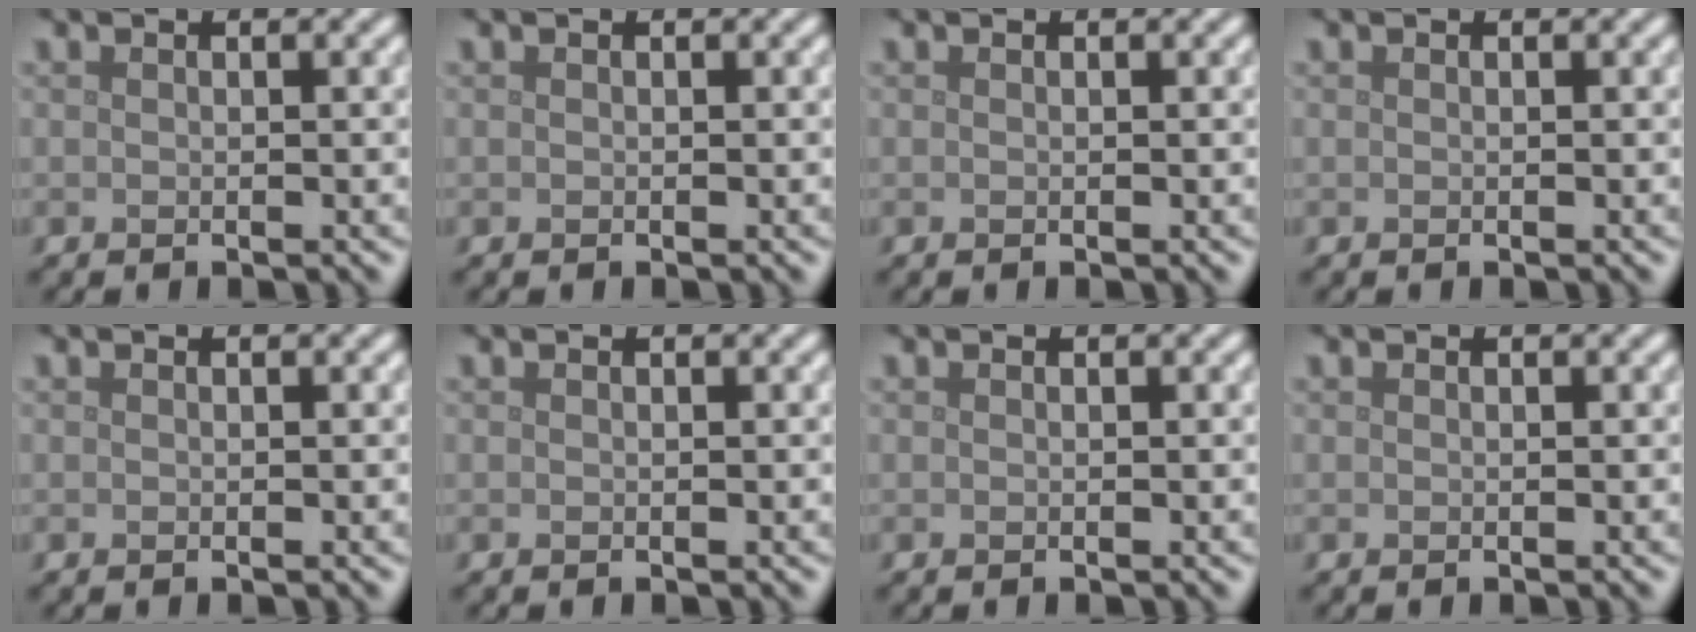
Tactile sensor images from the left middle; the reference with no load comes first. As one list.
[{"total": 0.0}, {"total": 0.0}, {"total": 0.0}, {"total": 0.0}, {"total": 0.0}, {"total": 0.0}, {"total": 0.0}]